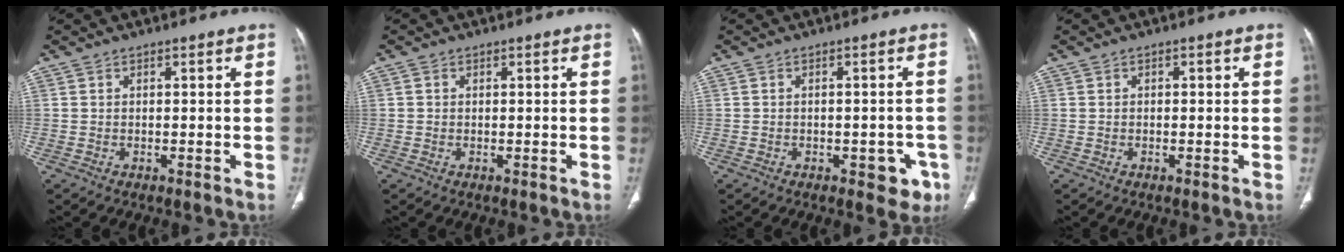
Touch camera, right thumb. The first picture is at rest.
{"total": 0.5, "force": [0.1, 0.5, 0.1], "torque": [-0.001, 0.002, 0.002]}
{"total": 5.3, "force": [-2.4, 3.0, 3.7], "torque": [-0.016, 0.008, -0.024]}
{"total": 0.5, "force": [0.1, 0.3, 0.4], "torque": [-0.006, 0.004, 0.002]}